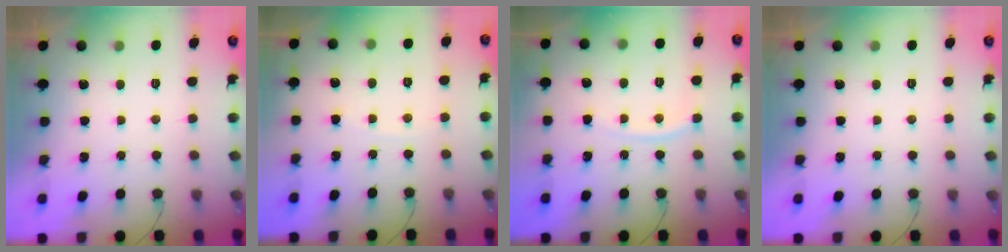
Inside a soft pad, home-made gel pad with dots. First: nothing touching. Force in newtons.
{"total": 2.3, "press": 2.3, "slide": 0.3}
{"total": 5.7, "press": 5.7, "slide": 0.7}
{"total": 0.0}